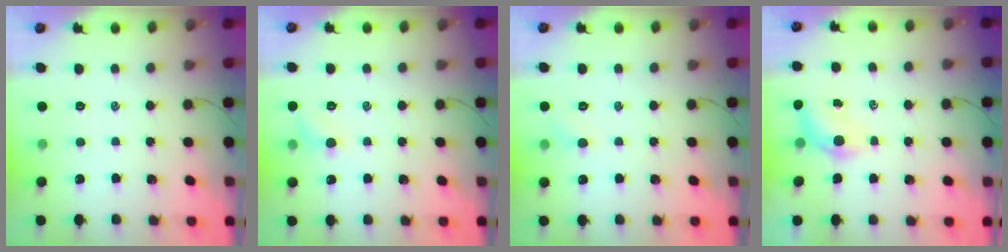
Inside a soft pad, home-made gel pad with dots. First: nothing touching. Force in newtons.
{"total": 6.3, "press": 6.1, "slide": 1.6}
{"total": 4.2, "press": 4.0, "slide": 1.4}
{"total": 4.1, "press": 4.0, "slide": 0.7}